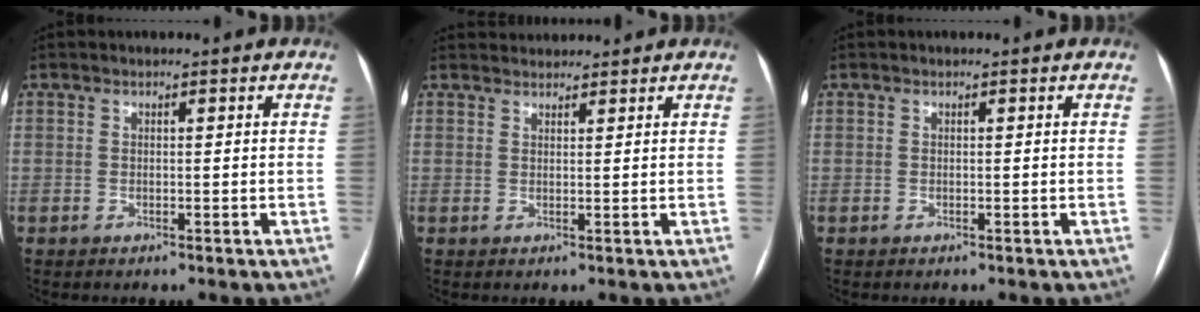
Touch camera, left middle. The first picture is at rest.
{"total": 3.1, "force": [3.1, 0.5, -0.1], "torque": [-0.002, 0.029, 0.054]}
{"total": 0.0}